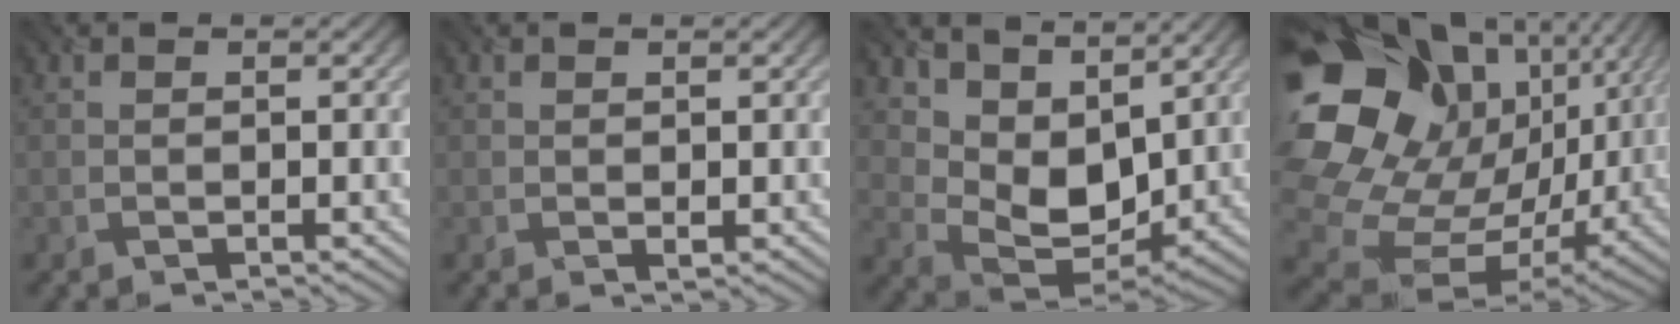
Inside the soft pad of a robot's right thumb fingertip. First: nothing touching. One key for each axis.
{"total": 0.6, "fx": 0.2, "fy": 0.4, "fz": 0.4, "tx": -0.005, "ty": -0.003, "tz": 0.005}
{"total": 9.1, "fx": 5.6, "fy": 5.3, "fz": 4.9, "tx": -0.109, "ty": -0.012, "tz": 0.103}
{"total": 23.0, "fx": 6.8, "fy": 18.0, "fz": 12.7, "tx": -0.347, "ty": -0.005, "tz": 0.152}